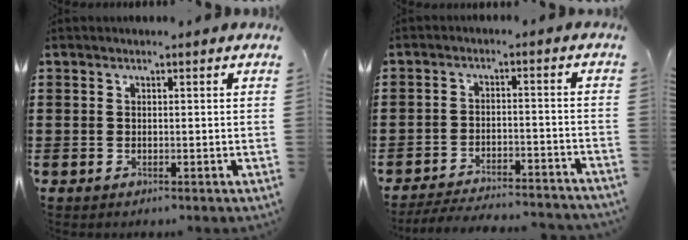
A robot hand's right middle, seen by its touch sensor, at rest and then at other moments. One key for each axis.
{"total": 4.6, "fx": -4.5, "fy": 0.0, "fz": 1.2, "tx": -0.027, "ty": -0.005, "tz": -0.091}